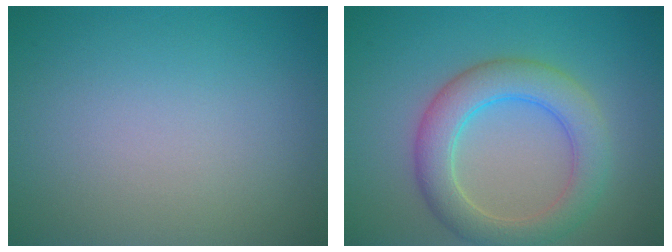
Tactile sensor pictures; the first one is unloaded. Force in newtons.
{"total": 5.4, "press": 5.4, "slide": 0.2}